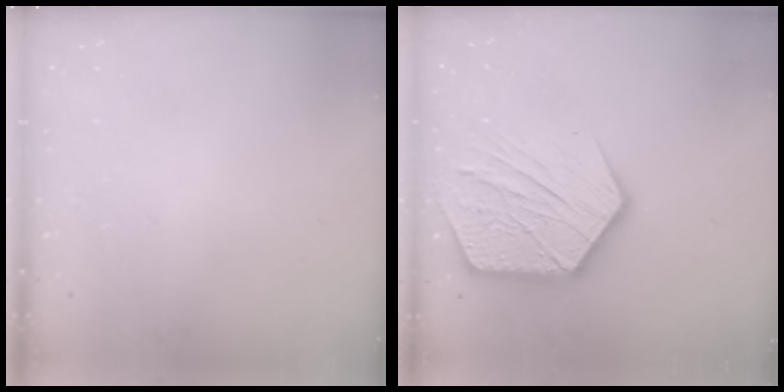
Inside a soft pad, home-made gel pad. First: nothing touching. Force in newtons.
{"total": 20.0, "press": 19.9, "slide": 1.8}